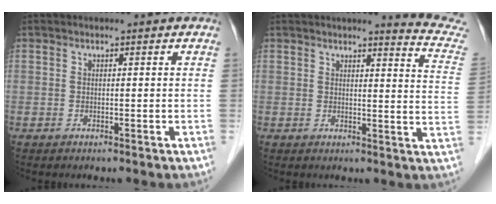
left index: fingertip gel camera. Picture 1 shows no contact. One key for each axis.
{"total": 9.7, "fx": 9.4, "fy": -0.7, "fz": 2.0, "tx": -0.014, "ty": -0.076, "tz": 0.082}